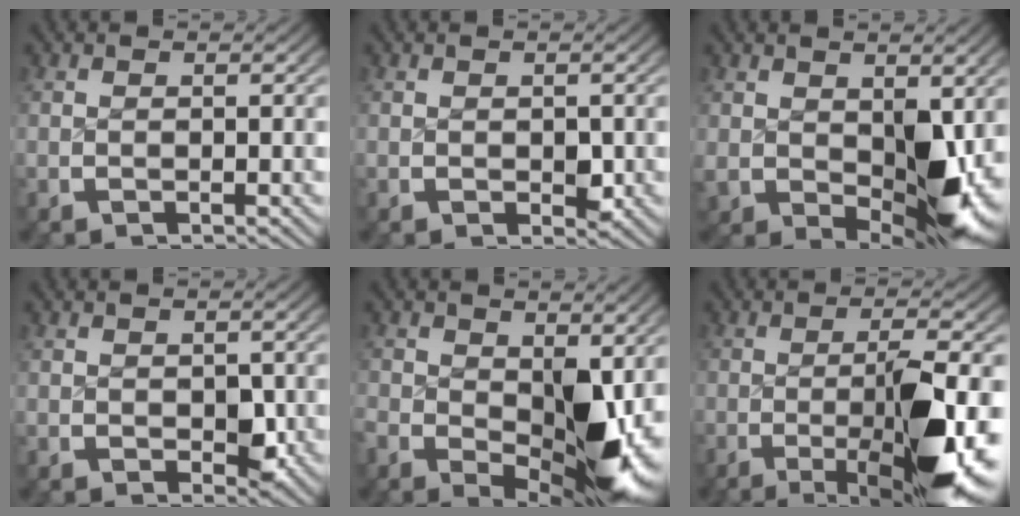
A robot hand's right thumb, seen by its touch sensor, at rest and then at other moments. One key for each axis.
{"total": 1.5, "fx": 0.0, "fy": 1.1, "fz": 1.1, "tx": -0.012, "ty": -0.008, "tz": 0.004}
{"total": 7.8, "fx": -0.4, "fy": 4.3, "fz": 6.4, "tx": -0.094, "ty": -0.037, "tz": 0.022}
{"total": 2.4, "fx": -0.2, "fy": 1.7, "fz": 1.7, "tx": -0.020, "ty": -0.012, "tz": 0.003}
{"total": 9.7, "fx": -1.4, "fy": 5.2, "fz": 8.0, "tx": -0.120, "ty": -0.045, "tz": 0.001}
{"total": 12.5, "fx": -3.7, "fy": 4.1, "fz": 11.2, "tx": -0.172, "ty": -0.022, "tz": -0.046}